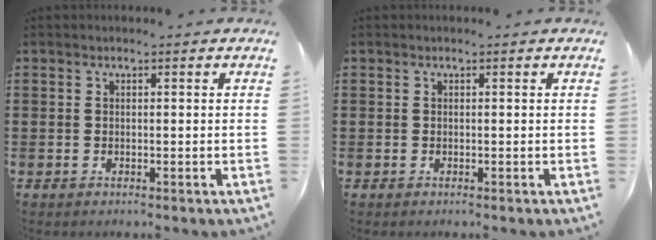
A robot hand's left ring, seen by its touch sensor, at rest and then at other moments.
{"total": 0.0}